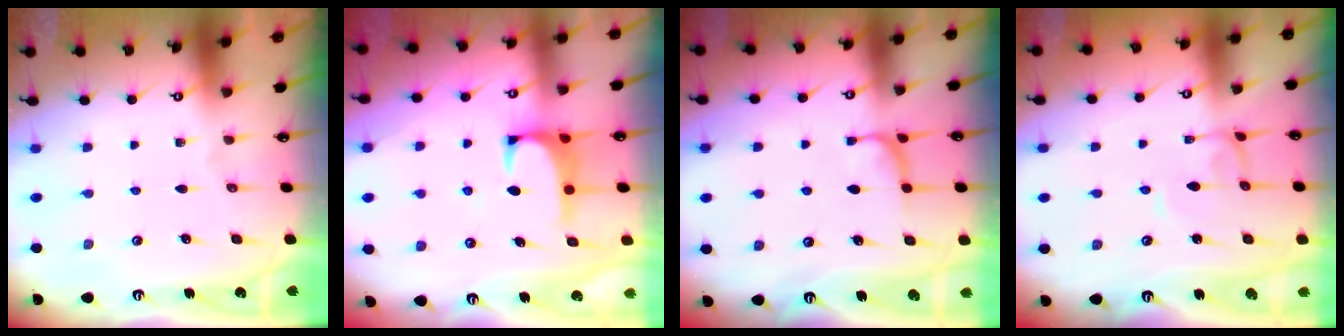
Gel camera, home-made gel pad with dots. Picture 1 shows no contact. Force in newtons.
{"total": 1.2, "press": 1.2, "slide": 0.4}
{"total": 2.3, "press": 2.2, "slide": 0.8}
{"total": 2.4, "press": 2.4, "slide": 0.1}